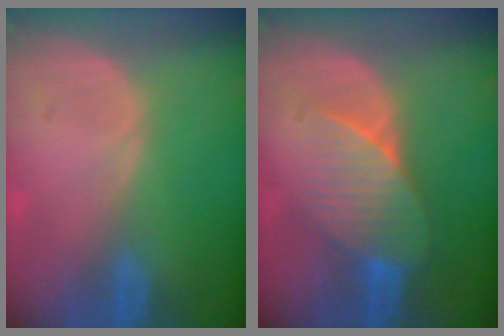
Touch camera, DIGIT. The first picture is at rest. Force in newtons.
{"total": 7.3, "press": 6.9, "slide": 2.5}